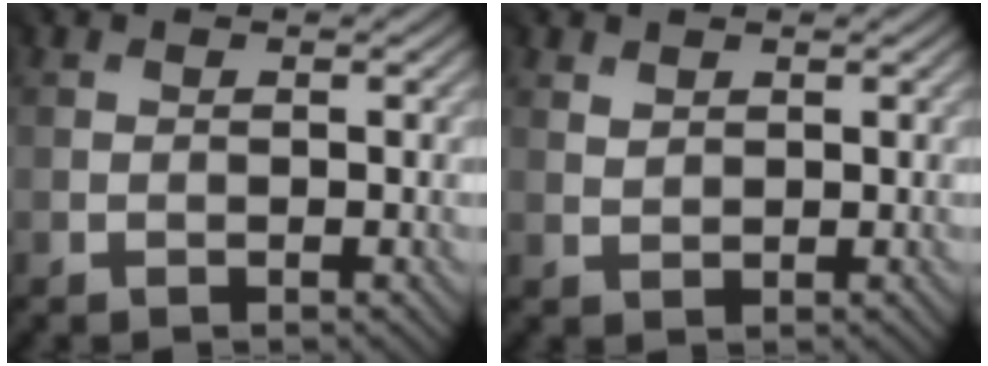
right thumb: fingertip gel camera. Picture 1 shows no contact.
{"total": 1.6, "force": [1.4, 0.3, -0.7], "torque": [0.004, 0.000, 0.029]}